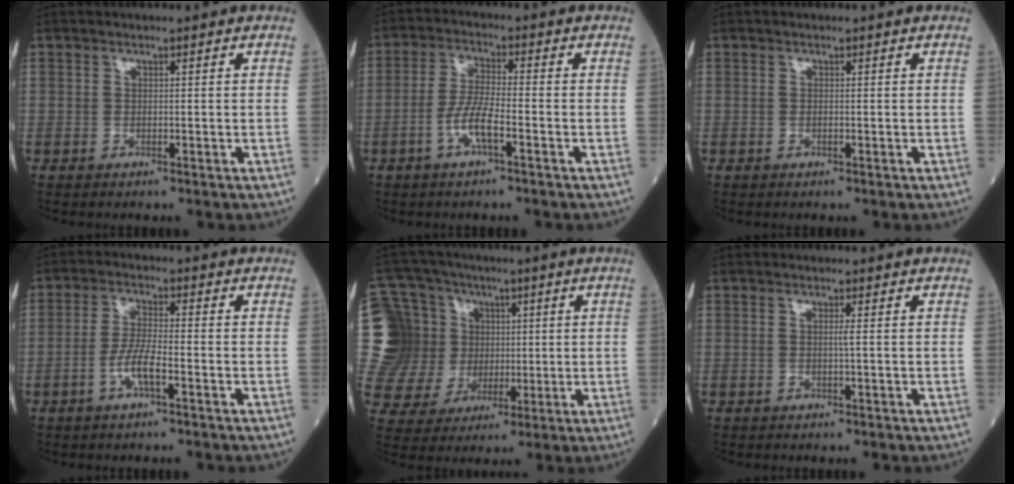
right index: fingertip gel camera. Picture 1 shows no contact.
{"total": 5.2, "force": [-2.3, 0.6, 4.6], "torque": [-0.097, 0.003, -0.047]}
{"total": 0.0}
{"total": 4.4, "force": [-2.0, 0.4, 3.9], "torque": [-0.080, 0.000, -0.041]}
{"total": 20.0, "force": [3.1, 18.0, 8.0], "torque": [-0.216, 0.068, 0.077]}
{"total": 0.7, "force": [0.0, -0.3, 0.6], "torque": [-0.009, -0.002, -0.002]}